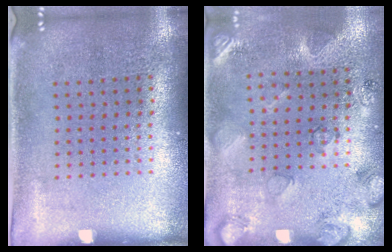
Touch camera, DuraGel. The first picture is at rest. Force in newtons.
{"total": 2.2, "press": 1.9, "slide": 1.1}